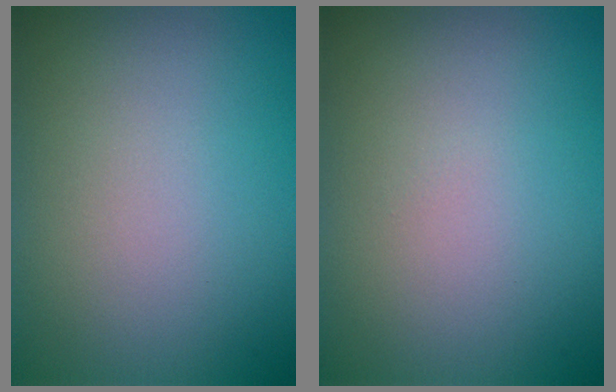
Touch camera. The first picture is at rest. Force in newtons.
{"total": 0.0}